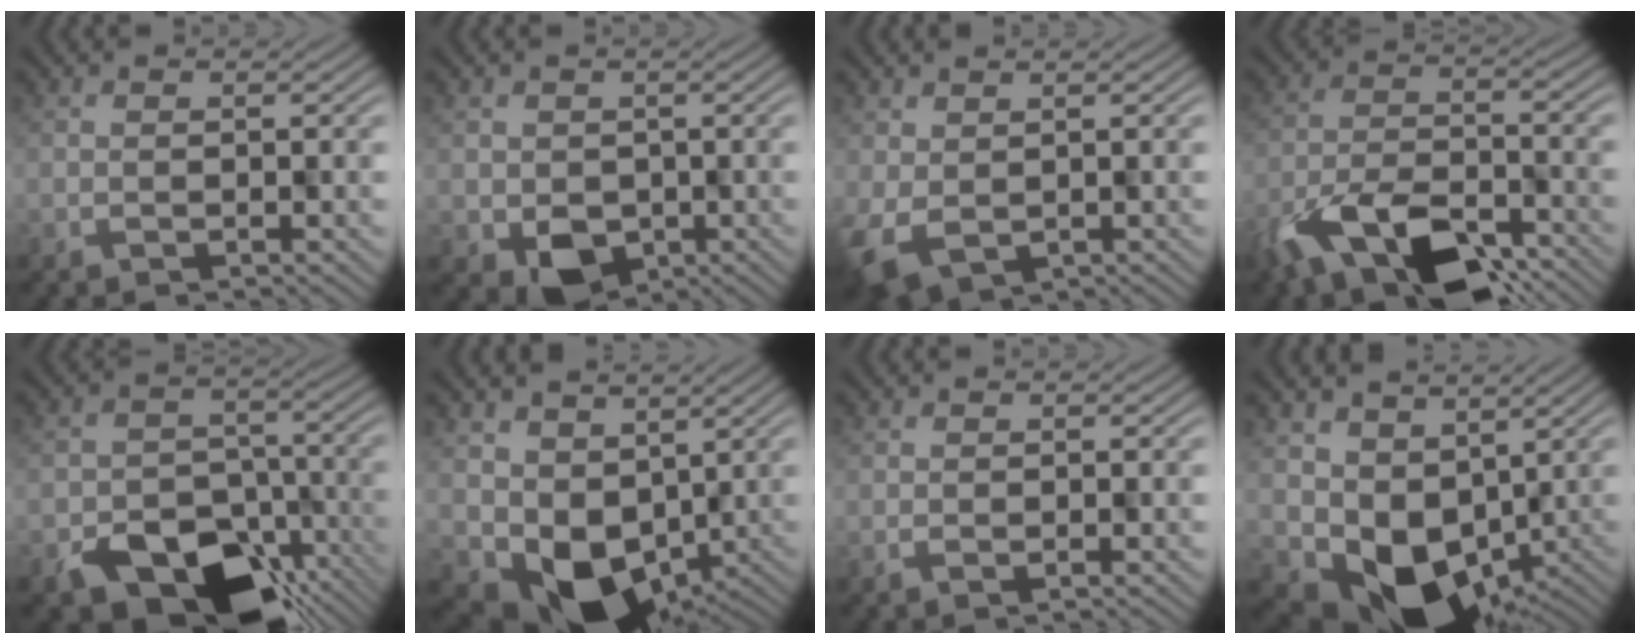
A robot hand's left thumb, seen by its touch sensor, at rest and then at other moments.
{"total": 5.1, "force": [-1.0, 4.3, 2.4], "torque": [-0.047, -0.027, -0.003]}
{"total": 6.0, "force": [-2.1, 3.9, 4.1], "torque": [-0.088, -0.033, -0.022]}
{"total": 13.2, "force": [-7.8, 6.1, 8.8], "torque": [-0.190, -0.029, -0.142]}
{"total": 13.9, "force": [-7.7, 8.5, 7.8], "torque": [-0.137, -0.030, -0.114]}
{"total": 8.9, "force": [1.1, 7.2, 5.1], "torque": [-0.091, -0.044, 0.035]}
{"total": 0.7, "force": [0.2, 0.3, 0.6], "torque": [-0.014, -0.001, 0.003]}
{"total": 9.6, "force": [1.7, 7.7, 5.5], "torque": [-0.098, -0.047, 0.051]}